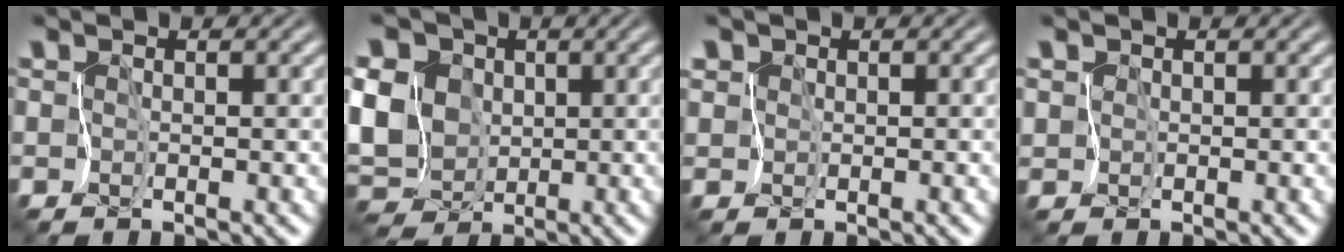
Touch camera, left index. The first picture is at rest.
{"total": 12.6, "force": [1.2, 10.8, 6.5], "torque": [-0.145, 0.024, -0.005]}
{"total": 3.0, "force": [1.4, 2.4, 1.1], "torque": [-0.018, 0.017, 0.004]}
{"total": 1.2, "force": [0.6, 1.0, 0.3], "torque": [-0.002, 0.011, 0.004]}